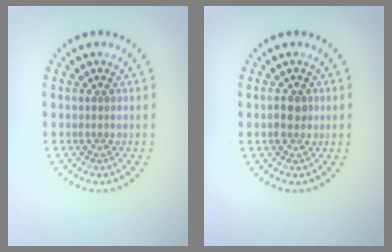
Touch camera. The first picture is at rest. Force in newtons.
{"total": 1.7, "press": 1.6, "slide": 0.3}